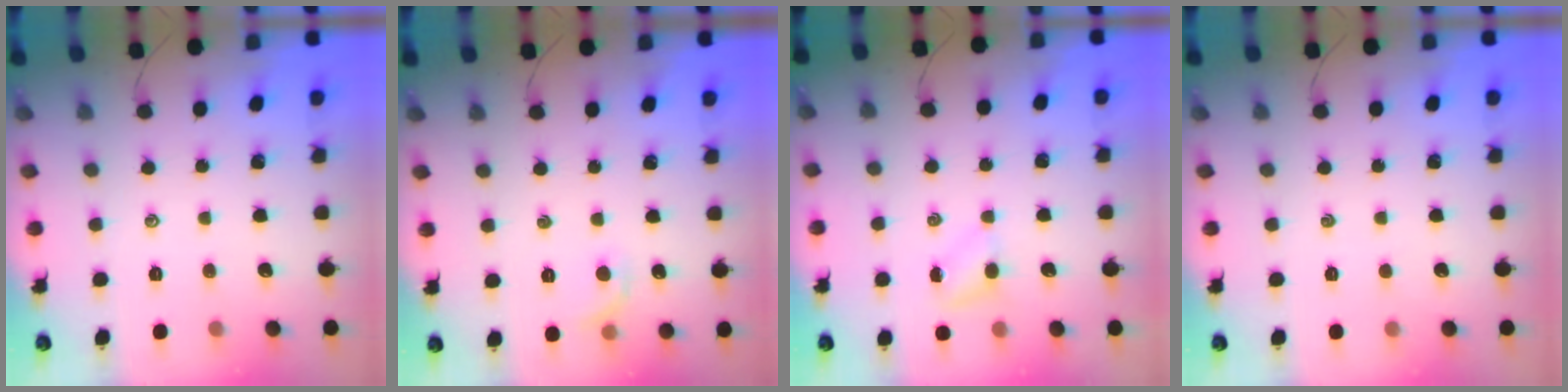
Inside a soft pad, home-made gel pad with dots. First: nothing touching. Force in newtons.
{"total": 4.7, "press": 4.5, "slide": 1.2}
{"total": 3.7, "press": 3.6, "slide": 1.2}
{"total": 0.0}